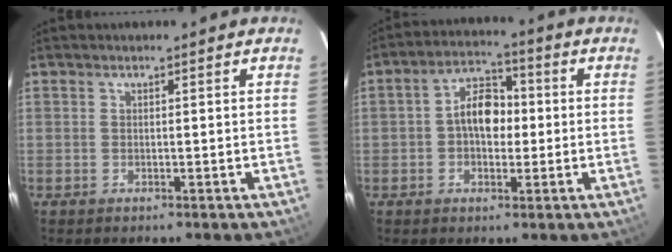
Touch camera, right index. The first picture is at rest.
{"total": 6.3, "force": [-0.4, 4.3, 4.6], "torque": [-0.082, 0.024, -0.008]}